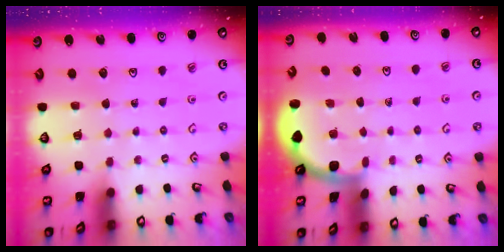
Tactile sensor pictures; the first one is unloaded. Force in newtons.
{"total": 1.8, "press": 1.8, "slide": 0.0}